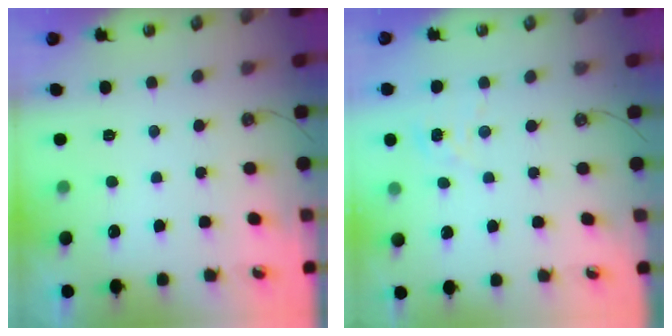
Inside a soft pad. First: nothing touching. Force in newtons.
{"total": 2.9, "press": 2.8, "slide": 0.3}